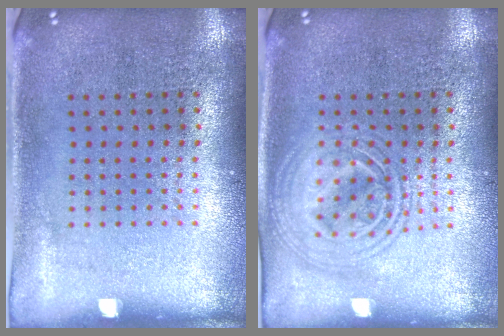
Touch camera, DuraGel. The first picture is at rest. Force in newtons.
{"total": 2.9, "press": 2.9, "slide": 0.4}